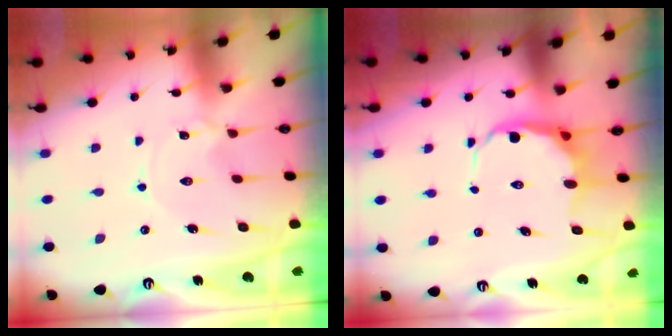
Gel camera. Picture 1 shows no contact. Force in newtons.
{"total": 9.1, "press": 8.8, "slide": 2.3}